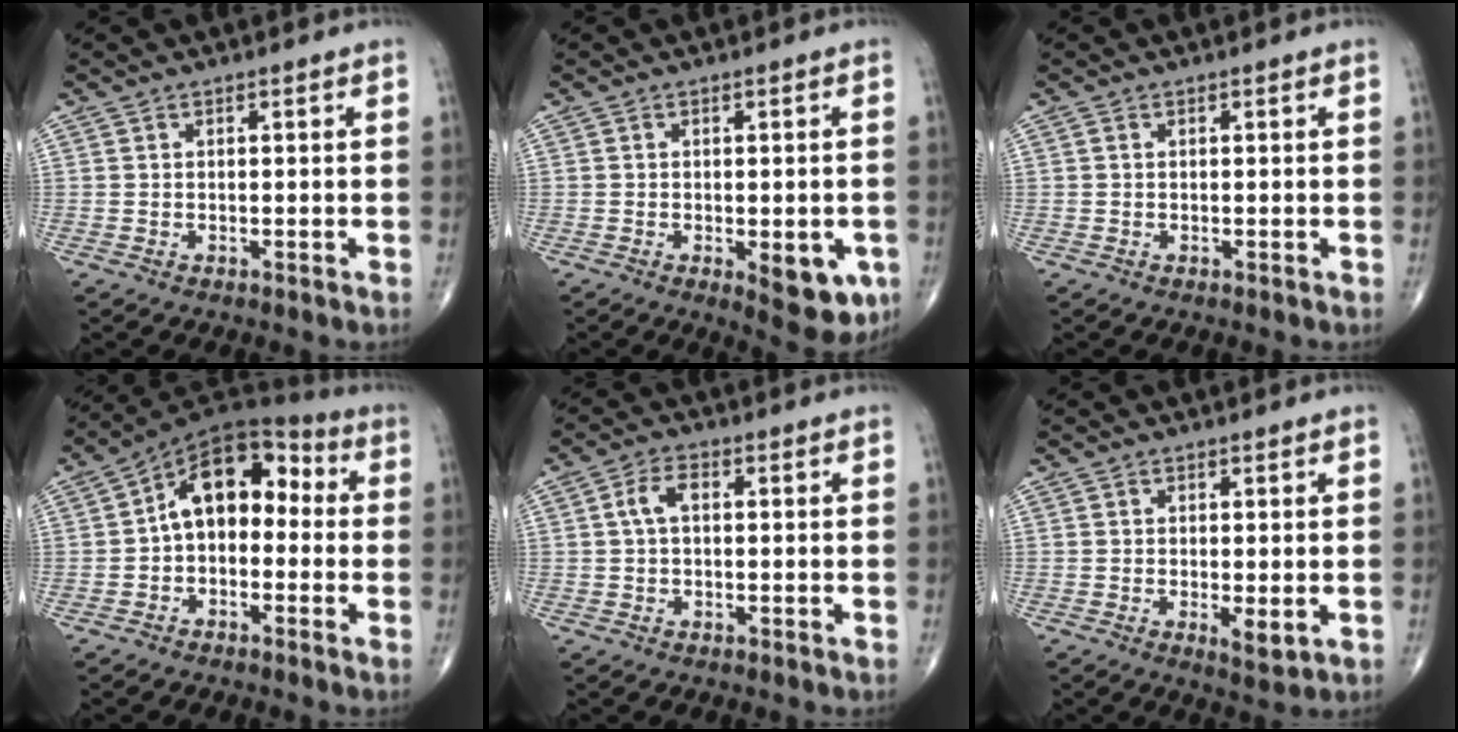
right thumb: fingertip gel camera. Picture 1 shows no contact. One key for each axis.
{"total": 8.9, "fx": -2.8, "fy": 3.7, "fz": 7.6, "tx": -0.072, "ty": -0.011, "tz": -0.026}
{"total": 0.0}
{"total": 12.9, "fx": 0.1, "fy": 8.3, "fz": 9.8, "tx": -0.116, "ty": 0.049, "tz": -0.018}
{"total": 3.8, "fx": 0.5, "fy": 2.1, "fz": 3.2, "tx": -0.064, "ty": 0.012, "tz": 0.006}
{"total": 3.2, "fx": -0.5, "fy": 1.1, "fz": 3.0, "tx": -0.048, "ty": -0.012, "tz": -0.006}